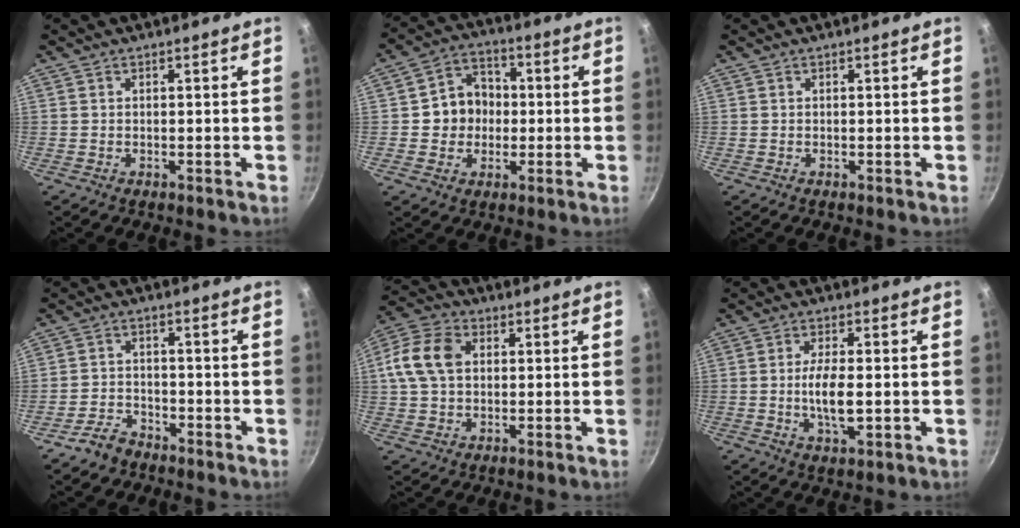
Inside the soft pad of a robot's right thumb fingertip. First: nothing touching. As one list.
[{"total": 9.0, "force": [0.0, 8.0, 4.2], "torque": [-0.025, 0.015, -0.013]}, {"total": 0.0}, {"total": 4.3, "force": [-3.4, 2.4, 1.3], "torque": [-0.017, 0.039, -0.062]}, {"total": 11.0, "force": [1.7, 7.9, 7.5], "torque": [-0.134, 0.018, 0.019]}, {"total": 7.0, "force": [-0.7, 2.4, 6.5], "torque": [-0.125, 0.000, -0.015]}]